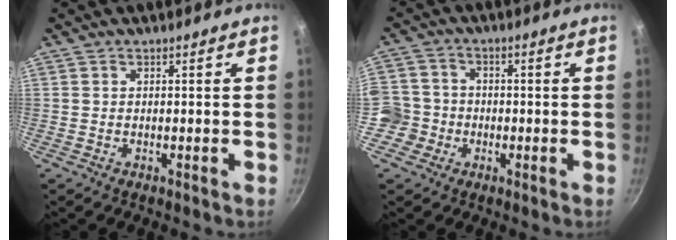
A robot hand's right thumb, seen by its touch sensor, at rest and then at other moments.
{"total": 7.1, "force": [-2.4, 6.6, 1.6], "torque": [0.002, 0.023, -0.056]}